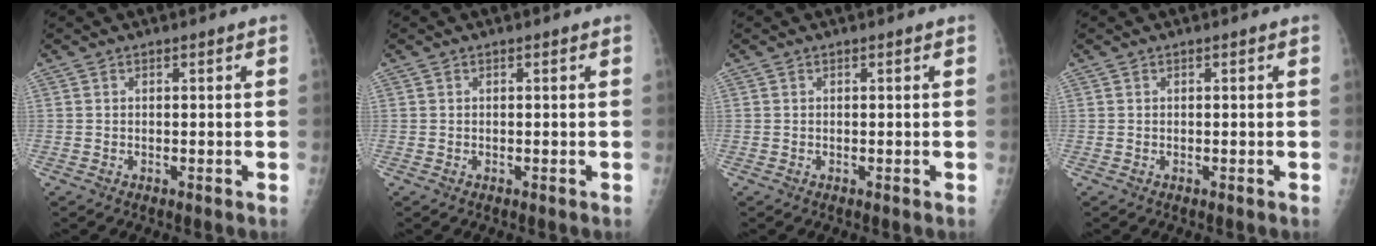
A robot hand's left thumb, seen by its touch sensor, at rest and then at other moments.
{"total": 0.0}
{"total": 0.0}
{"total": 0.0}